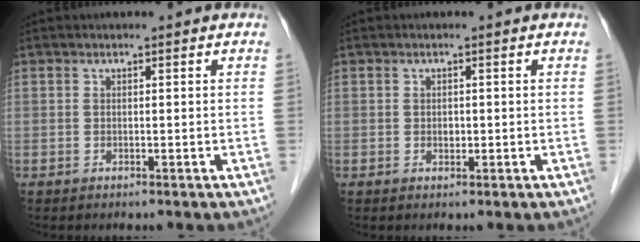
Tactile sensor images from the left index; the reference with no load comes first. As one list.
[{"total": 1.0, "force": [0.0, 0.7, 0.6], "torque": [-0.011, 0.001, 0.000]}]